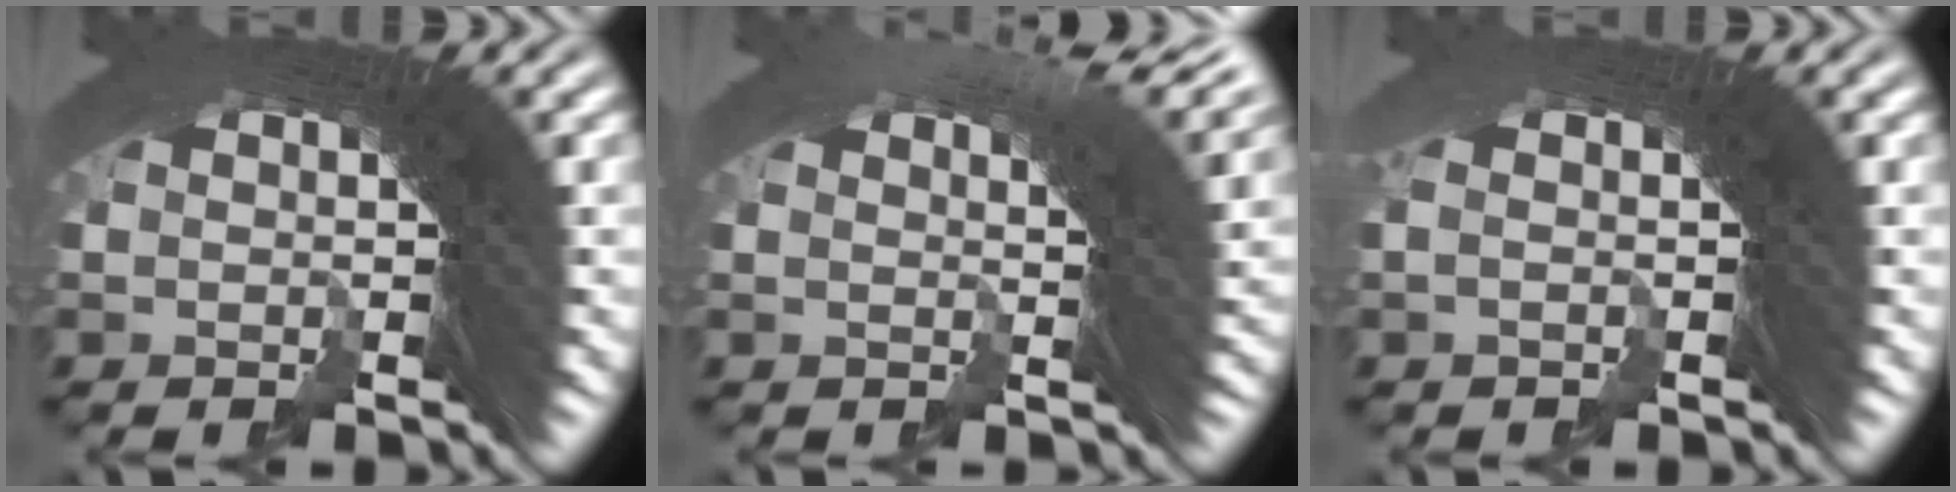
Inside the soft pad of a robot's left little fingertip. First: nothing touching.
{"total": 6.2, "force": [3.5, 0.9, 5.1], "torque": [-0.035, 0.020, 0.042]}
{"total": 0.9, "force": [-0.1, -0.4, 0.8], "torque": [-0.003, 0.014, -0.010]}